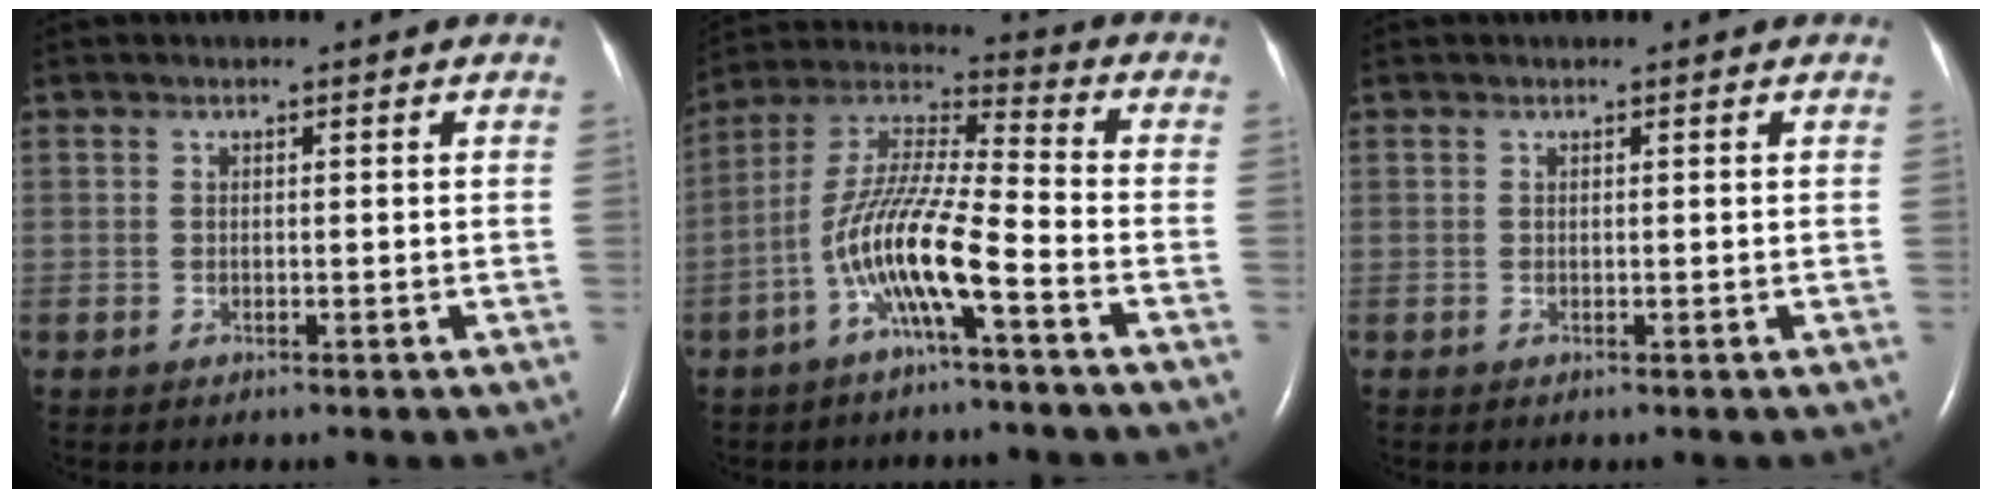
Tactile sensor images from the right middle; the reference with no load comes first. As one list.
[{"total": 12.1, "force": [-5.1, 0.9, 10.9], "torque": [-0.227, 0.008, -0.102]}, {"total": 0.0}]